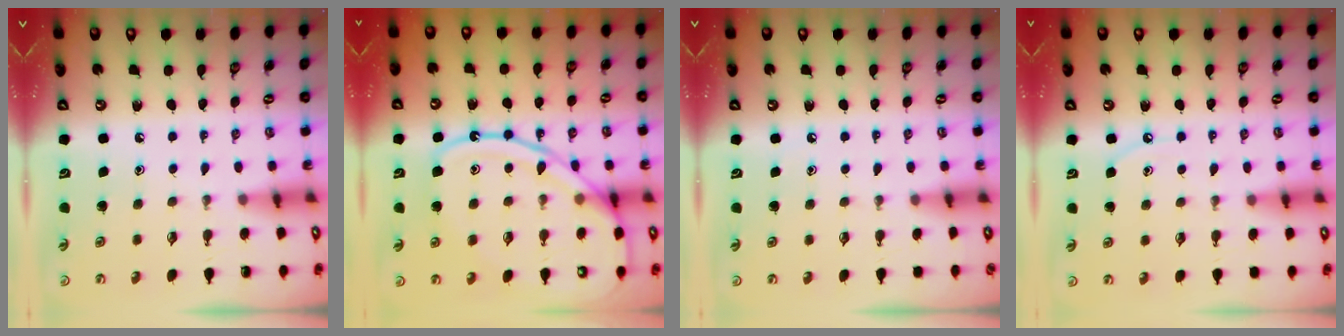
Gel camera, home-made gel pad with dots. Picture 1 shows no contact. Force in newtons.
{"total": 14.5, "press": 14.4, "slide": 1.2}
{"total": 3.8, "press": 3.8, "slide": 0.6}
{"total": 5.3, "press": 5.2, "slide": 0.8}